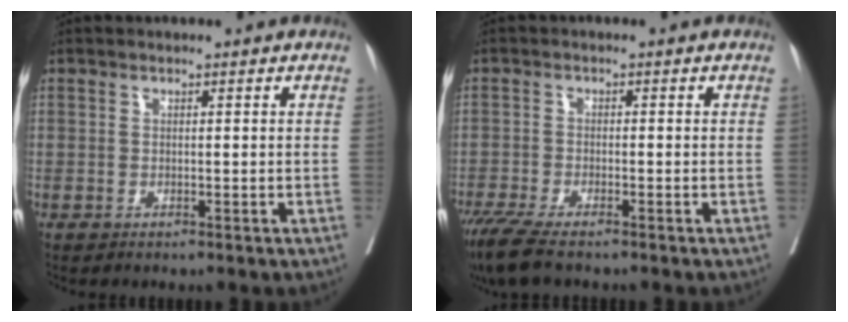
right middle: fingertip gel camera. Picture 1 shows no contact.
{"total": 7.6, "force": [-6.0, 1.1, 4.6], "torque": [-0.083, -0.020, -0.105]}